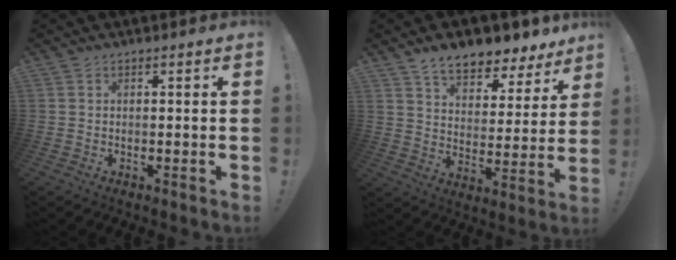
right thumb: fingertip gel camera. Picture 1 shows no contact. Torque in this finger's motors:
{"motor_torque": [0.30, 3.09, 0.30, 0.12, 0.00]}